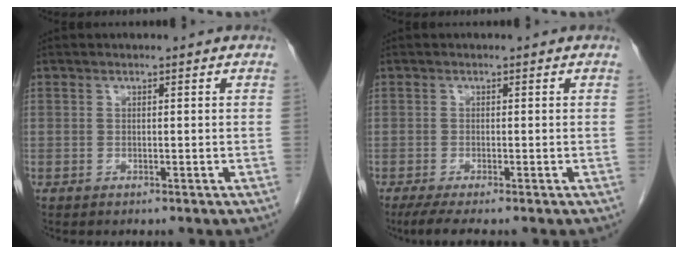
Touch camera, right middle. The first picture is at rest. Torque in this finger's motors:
{"motor_torque": [0.42, -0.25, 0.05, 0.01]}